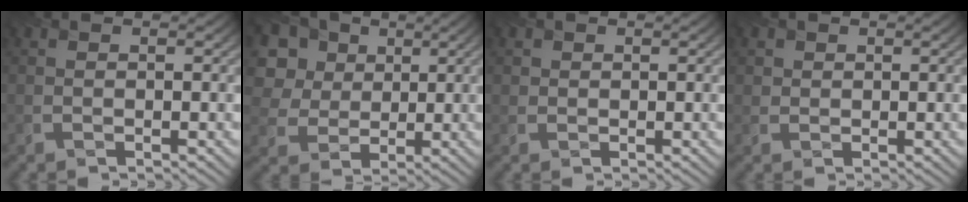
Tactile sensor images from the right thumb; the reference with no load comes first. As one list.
[{"total": 12.0, "force": [5.3, 9.2, 5.5], "torque": [-0.168, 0.022, 0.103]}, {"total": 1.3, "force": [0.6, 1.2, 0.2], "torque": [-0.002, -0.005, 0.010]}, {"total": 1.7, "force": [0.8, 1.5, 0.3], "torque": [-0.007, -0.006, 0.013]}]